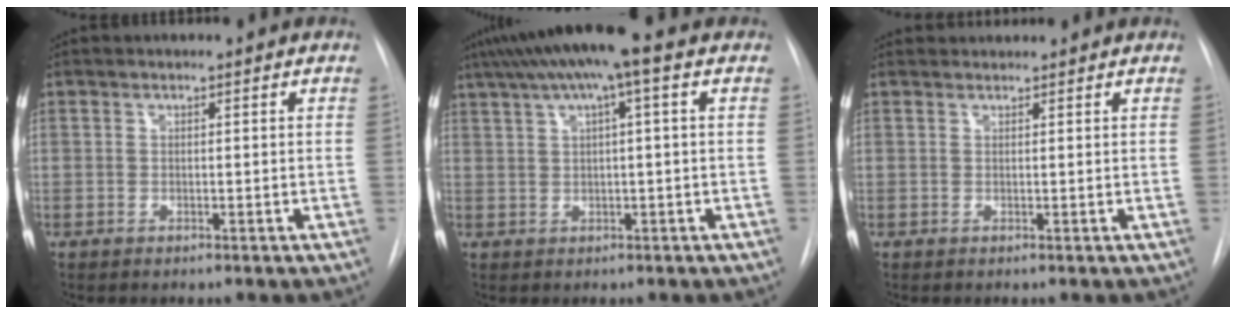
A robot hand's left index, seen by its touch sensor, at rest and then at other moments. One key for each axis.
{"total": 9.5, "fx": 5.2, "fy": 0.3, "fz": 8.0, "tx": -0.138, "ty": 0.038, "tz": 0.082}
{"total": 2.5, "fx": 2.5, "fy": 0.4, "fz": 0.1, "tx": -0.005, "ty": 0.028, "tz": 0.042}